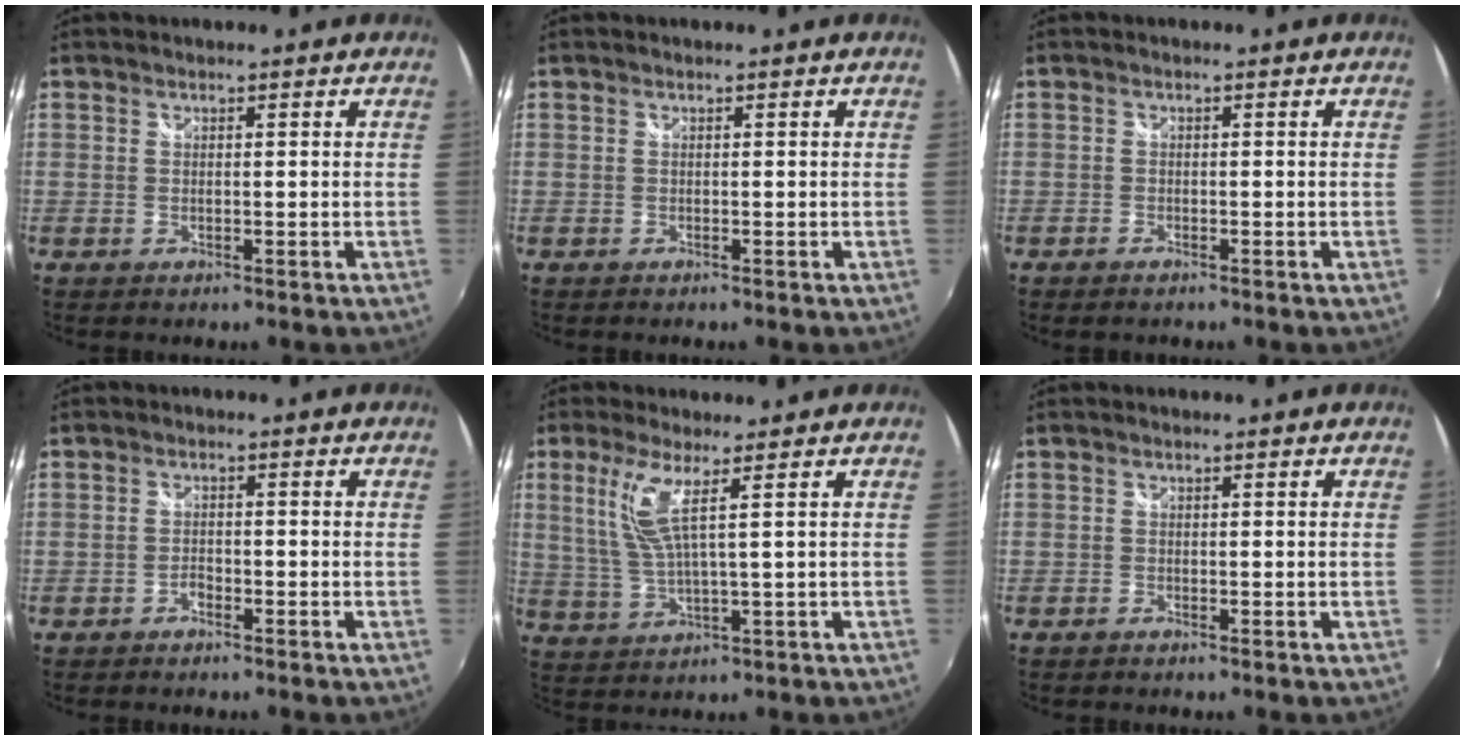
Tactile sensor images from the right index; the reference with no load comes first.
{"total": 0.0}
{"total": 1.4, "force": [-1.2, 0.6, 0.5], "torque": [-0.013, -0.003, -0.023]}
{"total": 1.3, "force": [-1.0, 0.7, 0.4], "torque": [-0.009, 0.005, -0.018]}
{"total": 6.4, "force": [2.8, 0.1, 5.8], "torque": [-0.125, -0.001, 0.062]}
{"total": 0.7, "force": [-0.6, 0.3, 0.1], "torque": [-0.006, -0.002, -0.014]}